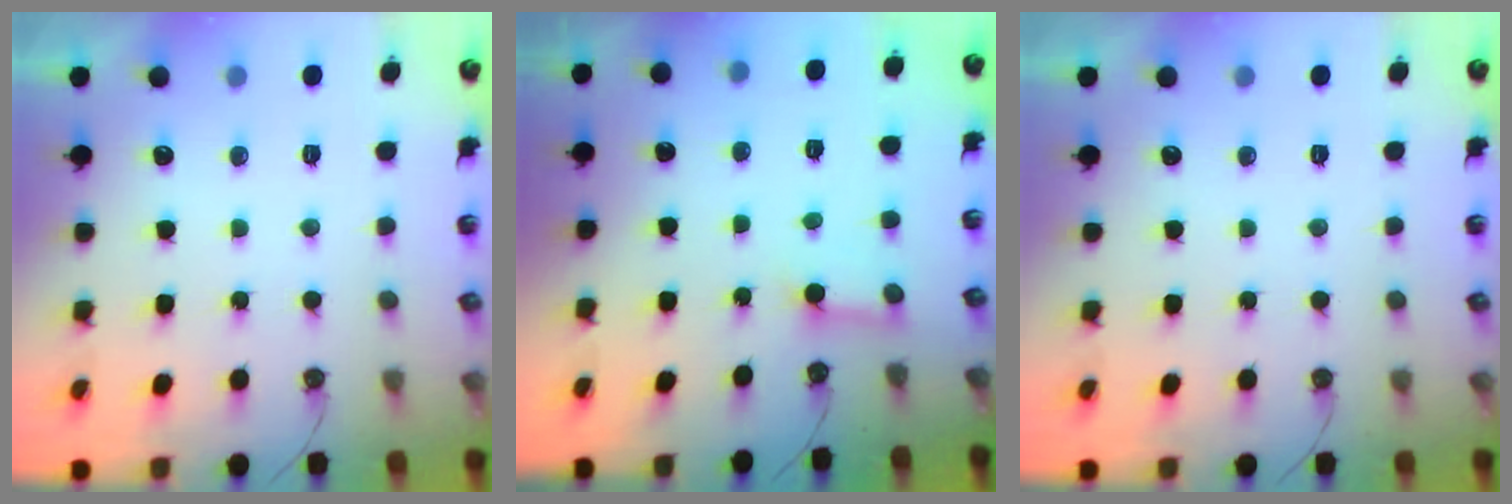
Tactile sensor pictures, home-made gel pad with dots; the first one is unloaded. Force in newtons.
{"total": 2.9, "press": 2.9, "slide": 0.4}
{"total": 0.0}